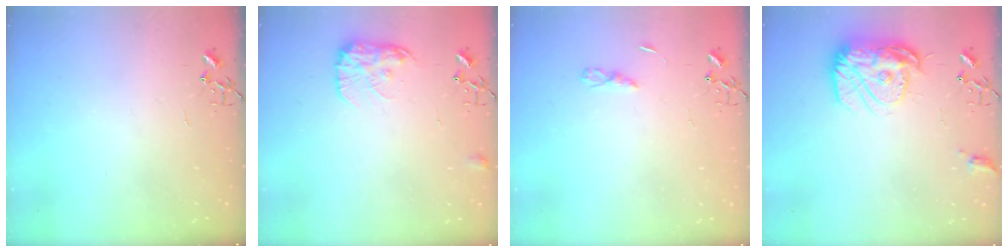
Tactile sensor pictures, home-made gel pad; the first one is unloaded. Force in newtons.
{"total": 12.0, "press": 12.0, "slide": 0.6}
{"total": 2.9, "press": 2.9, "slide": 0.3}
{"total": 16.1, "press": 16.0, "slide": 1.4}